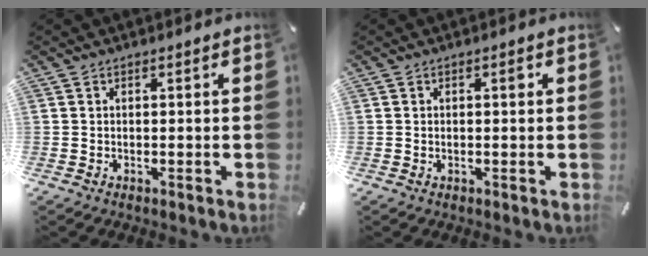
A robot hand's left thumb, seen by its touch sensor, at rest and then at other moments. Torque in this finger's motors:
{"motor_torque": [0.05, 0.33, -0.26, -0.16, 0.11]}